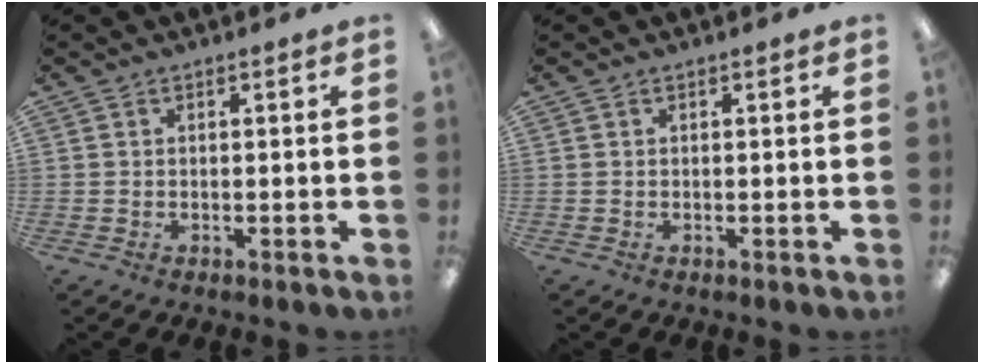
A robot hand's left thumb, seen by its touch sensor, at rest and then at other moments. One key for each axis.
{"total": 0.0}